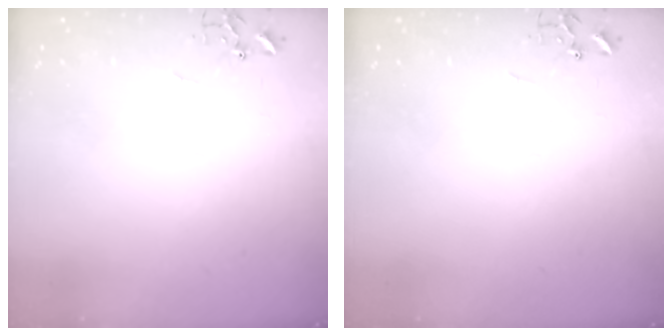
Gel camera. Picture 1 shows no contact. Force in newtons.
{"total": 0.0}